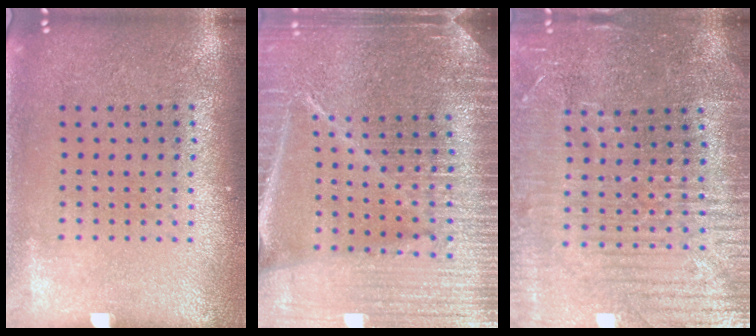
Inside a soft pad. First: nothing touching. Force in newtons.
{"total": 5.4, "press": 4.8, "slide": 2.5}
{"total": 4.4, "press": 4.2, "slide": 1.5}